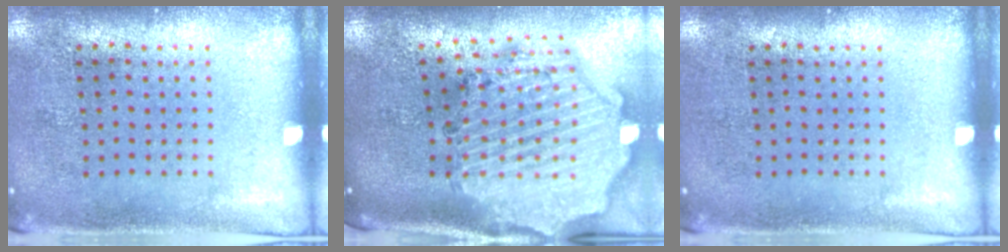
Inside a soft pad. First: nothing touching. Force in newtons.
{"total": 3.2, "press": 2.8, "slide": 1.6}
{"total": 0.0}